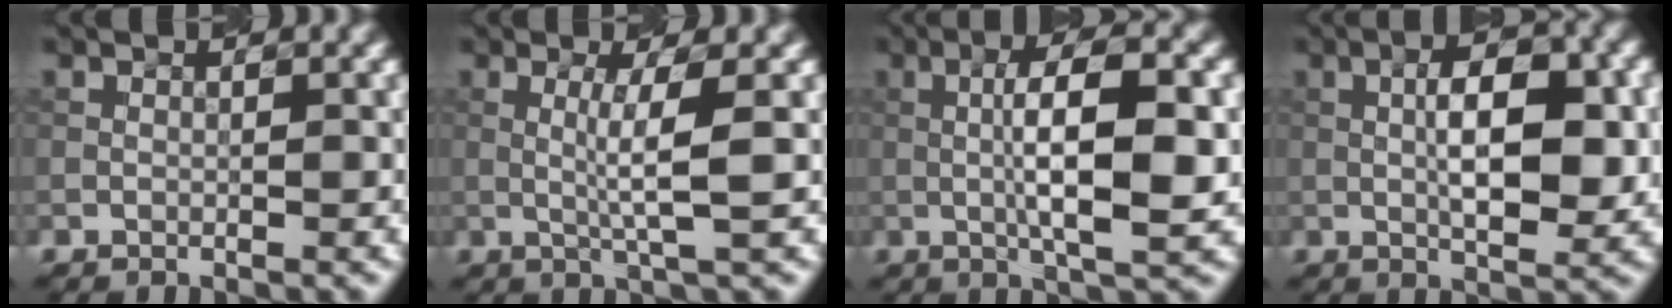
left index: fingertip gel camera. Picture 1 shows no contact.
{"total": 3.4, "force": [0.3, 0.3, 3.4], "torque": [-0.063, -0.001, 0.005]}
{"total": 7.8, "force": [0.0, 1.9, 7.5], "torque": [-0.126, 0.006, -0.004]}
{"total": 6.9, "force": [0.3, 2.5, 6.4], "torque": [-0.101, 0.002, 0.003]}